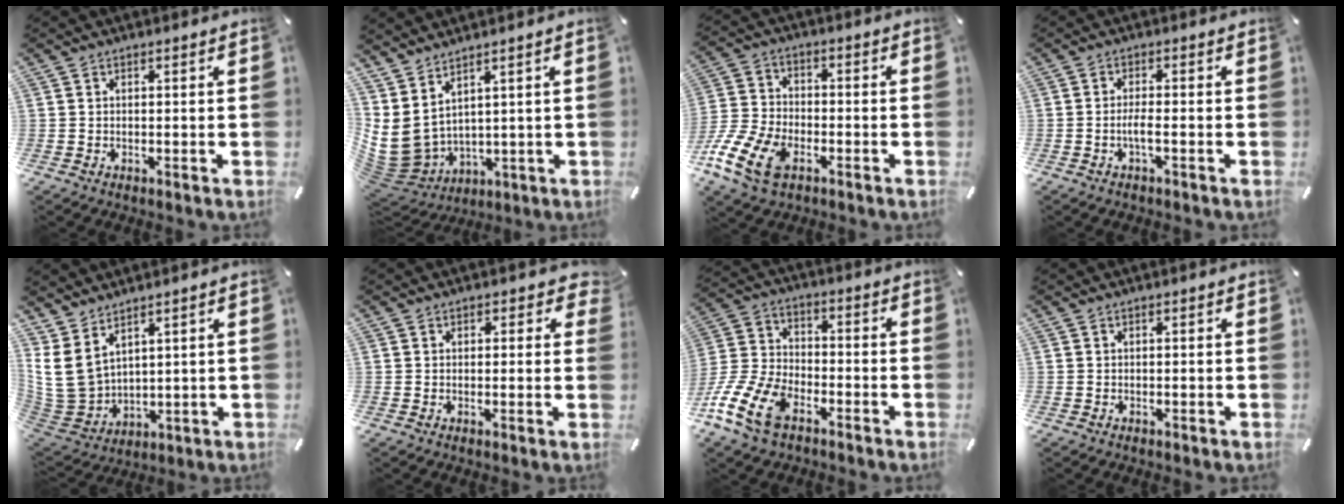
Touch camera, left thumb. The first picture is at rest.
{"total": 6.4, "force": [2.9, 5.0, 2.8], "torque": [-0.088, -0.034, 0.060]}
{"total": 13.3, "force": [-6.8, 8.3, 7.9], "torque": [-0.163, 0.036, -0.121]}
{"total": 3.4, "force": [-1.2, 0.6, 3.1], "torque": [-0.061, -0.001, -0.023]}
{"total": 9.5, "force": [4.8, 6.7, 4.7], "torque": [-0.139, -0.031, 0.095]}
{"total": 2.0, "force": [1.0, 1.5, 0.9], "torque": [0.005, -0.002, 0.012]}
{"total": 14.8, "force": [-8.4, 9.0, 8.4], "torque": [-0.177, 0.043, -0.152]}
{"total": 0.0}